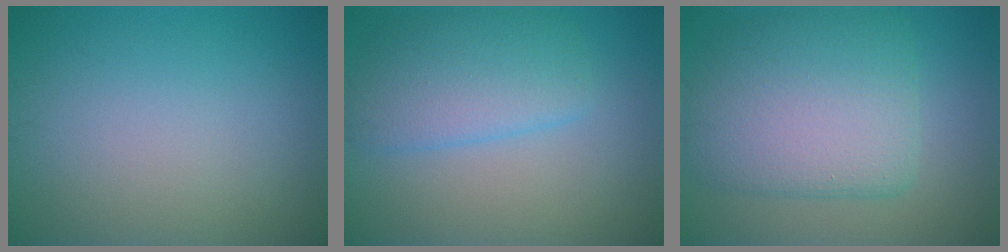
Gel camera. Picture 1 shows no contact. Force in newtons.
{"total": 4.8, "press": 4.8, "slide": 0.1}
{"total": 8.1, "press": 8.1, "slide": 0.8}